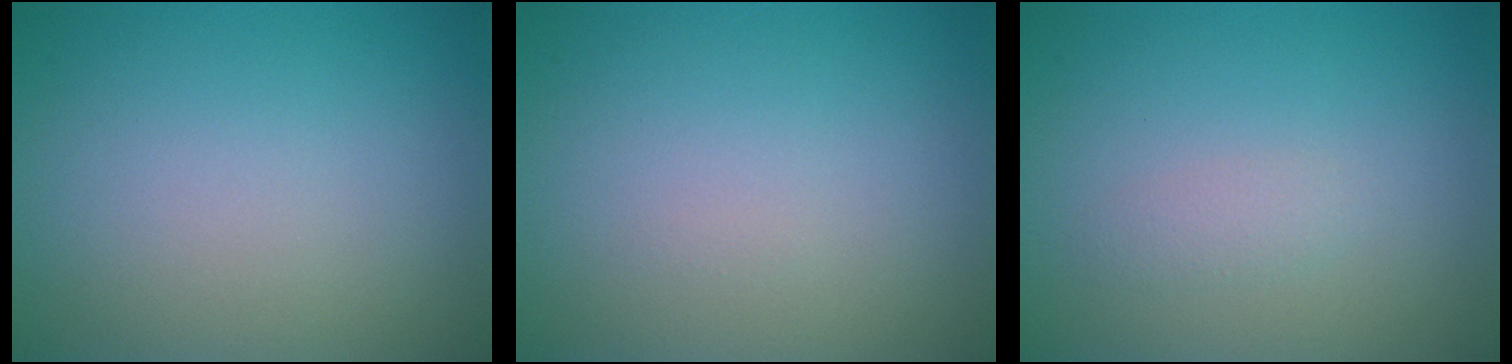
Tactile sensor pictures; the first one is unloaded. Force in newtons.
{"total": 0.0}
{"total": 1.0, "press": 1.0, "slide": 0.0}